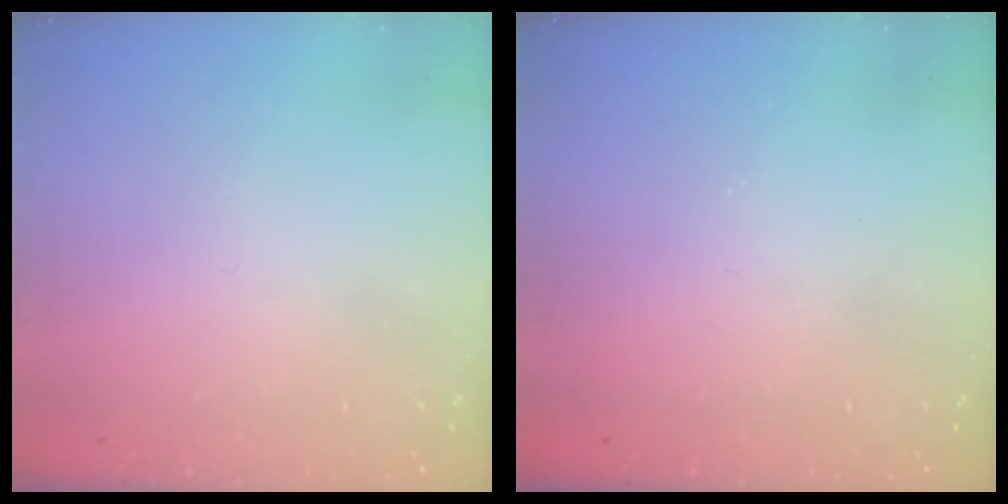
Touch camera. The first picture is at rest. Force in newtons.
{"total": 0.0}